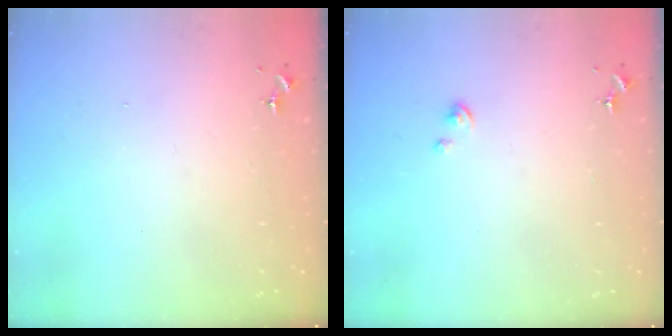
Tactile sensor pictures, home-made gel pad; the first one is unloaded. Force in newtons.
{"total": 0.8, "press": 0.8, "slide": 0.2}